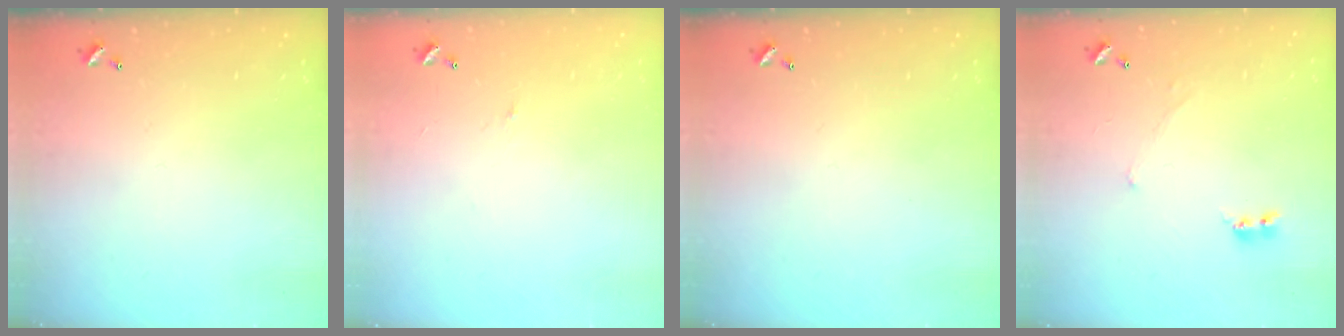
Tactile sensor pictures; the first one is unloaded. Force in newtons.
{"total": 0.8, "press": 0.6, "slide": 0.6}
{"total": 0.0}
{"total": 0.0}